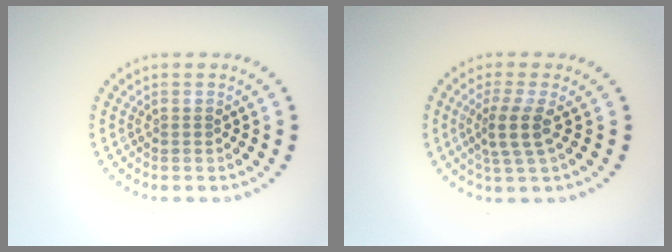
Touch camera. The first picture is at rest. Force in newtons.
{"total": 2.9, "press": 2.2, "slide": 1.9}